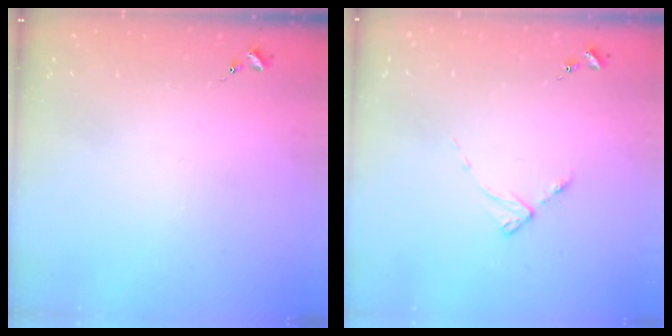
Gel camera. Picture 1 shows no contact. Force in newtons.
{"total": 2.7, "press": 2.7, "slide": 0.4}